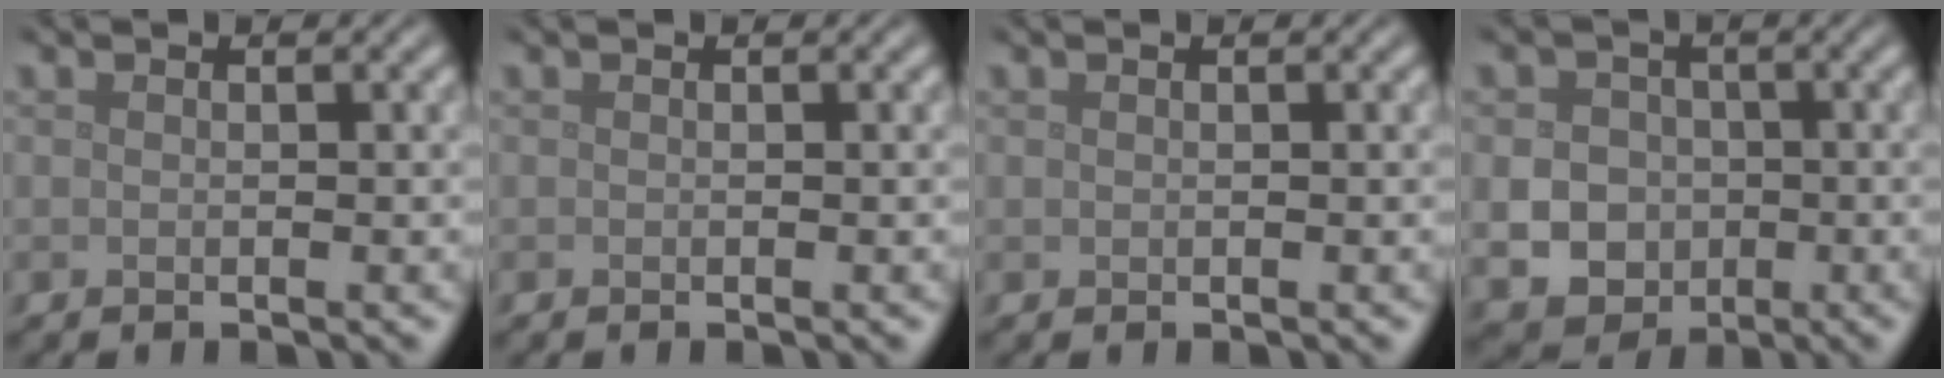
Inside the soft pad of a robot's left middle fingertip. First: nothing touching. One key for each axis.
{"total": 0.0}
{"total": 0.0}
{"total": 5.1, "fx": -0.9, "fy": 4.5, "fz": 2.2, "tx": -0.045, "ty": -0.002, "tz": -0.031}